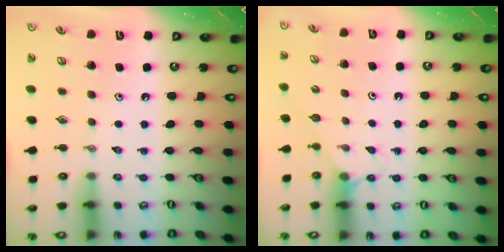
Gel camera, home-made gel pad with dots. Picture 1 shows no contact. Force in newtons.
{"total": 3.8, "press": 3.8, "slide": 0.5}